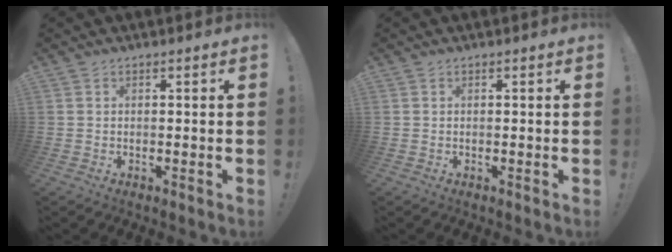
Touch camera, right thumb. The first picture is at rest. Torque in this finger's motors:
{"motor_torque": [0.00, 0.00, 0.00, 0.00, 0.00]}